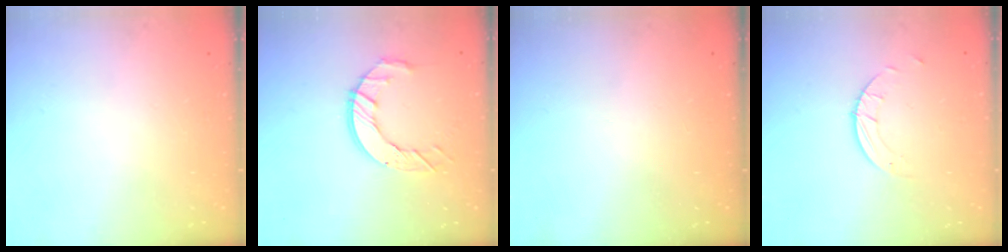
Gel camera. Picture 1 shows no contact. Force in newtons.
{"total": 9.1, "press": 9.1, "slide": 0.9}
{"total": 0.0}
{"total": 1.9, "press": 1.9, "slide": 0.1}